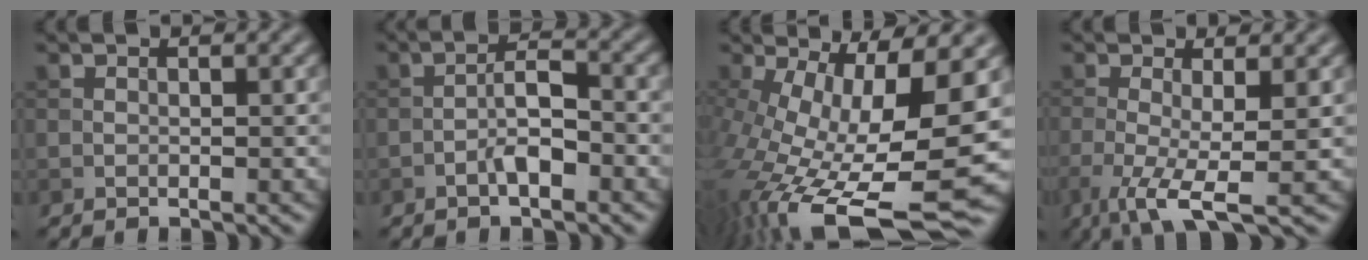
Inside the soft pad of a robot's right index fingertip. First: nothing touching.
{"total": 3.2, "force": [-1.5, 0.8, 2.7], "torque": [-0.047, 0.012, -0.031]}
{"total": 16.6, "force": [-3.1, 6.0, 15.2], "torque": [-0.273, -0.024, -0.042]}
{"total": 5.3, "force": [-1.5, 1.2, 4.9], "torque": [-0.101, -0.014, -0.029]}